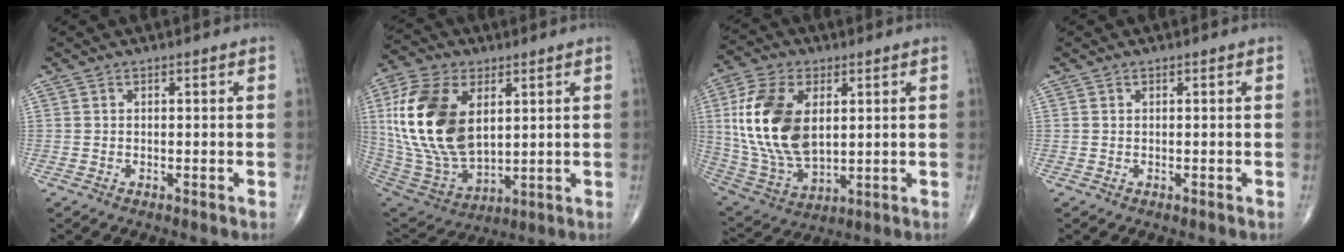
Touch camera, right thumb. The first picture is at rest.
{"total": 22.4, "force": [5.0, 13.3, 17.3], "torque": [-0.345, -0.025, 0.100]}
{"total": 18.9, "force": [3.5, 11.1, 14.9], "torque": [-0.295, -0.016, 0.074]}
{"total": 0.0}